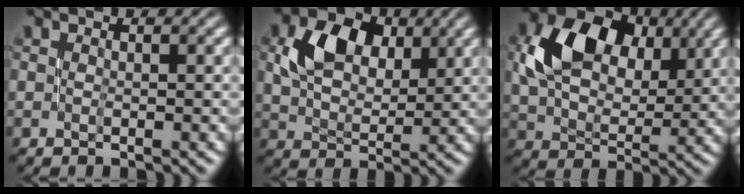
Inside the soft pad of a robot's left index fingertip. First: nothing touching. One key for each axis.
{"total": 6.4, "fx": 2.8, "fy": 4.2, "fz": 4.0, "tx": -0.073, "ty": 0.006, "tz": 0.049}
{"total": 10.3, "fx": 3.9, "fy": 6.8, "fz": 6.6, "tx": -0.122, "ty": 0.014, "tz": 0.064}